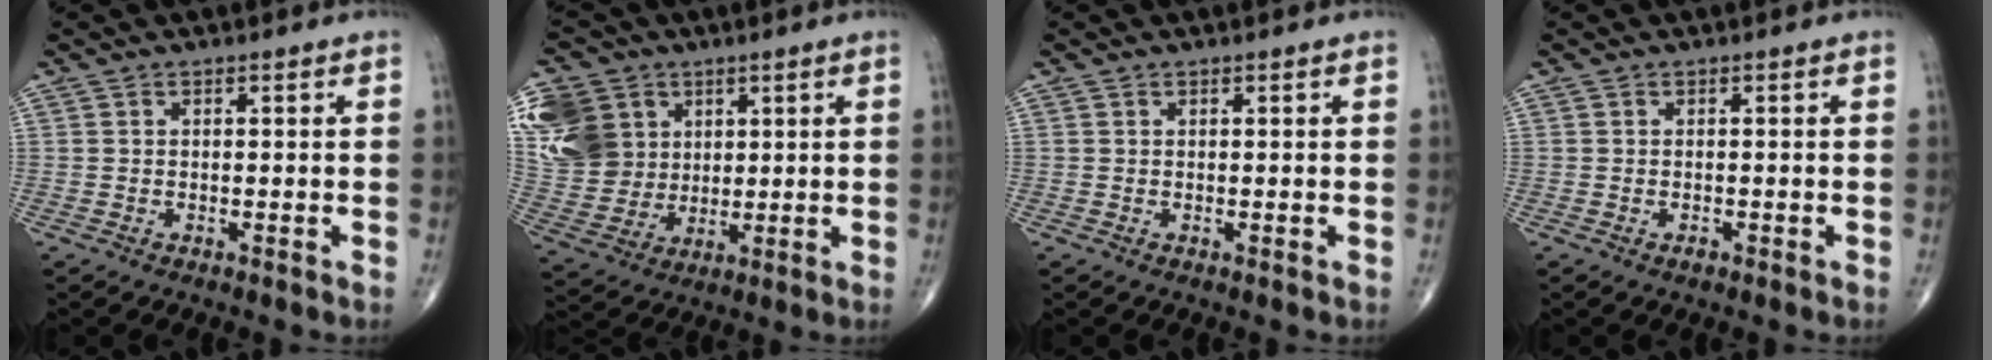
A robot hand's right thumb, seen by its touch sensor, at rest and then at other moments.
{"total": 17.6, "force": [5.7, 14.5, 8.2], "torque": [-0.169, 0.007, 0.121]}
{"total": 0.0}
{"total": 0.8, "force": [-0.5, 0.4, 0.5], "torque": [-0.008, 0.000, -0.008]}